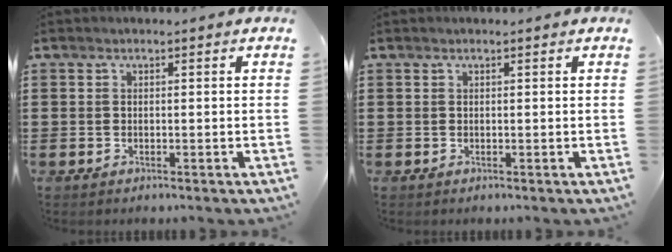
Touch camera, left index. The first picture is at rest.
{"total": 0.0}